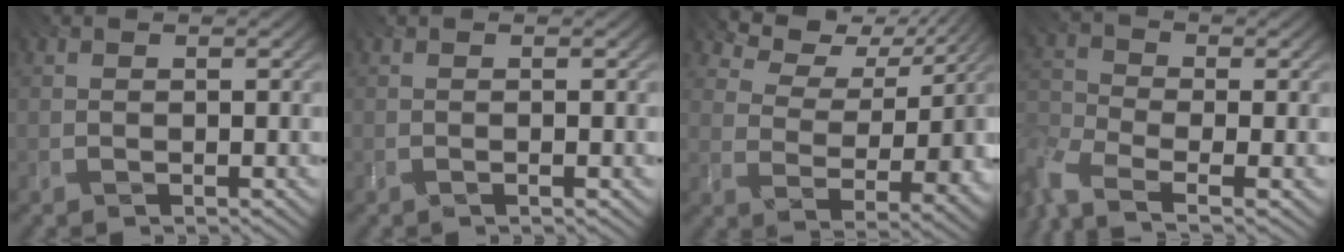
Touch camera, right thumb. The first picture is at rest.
{"total": 0.5, "force": [-0.1, -0.1, 0.5], "torque": [-0.004, 0.001, -0.012]}
{"total": 7.8, "force": [4.8, 4.1, 4.6], "torque": [-0.091, -0.001, 0.083]}
{"total": 6.6, "force": [-5.1, 2.5, 3.5], "torque": [-0.084, -0.015, -0.117]}